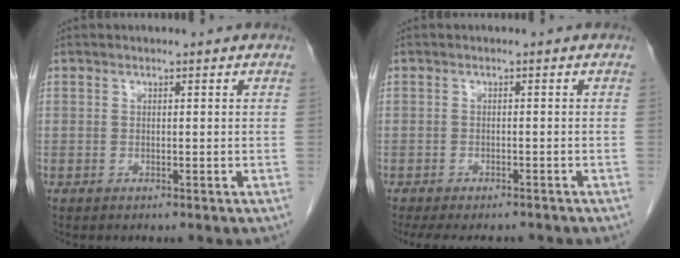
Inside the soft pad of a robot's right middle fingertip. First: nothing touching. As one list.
[{"total": 8.7, "force": [-7.6, 2.6, 3.3], "torque": [-0.053, -0.011, -0.101]}]